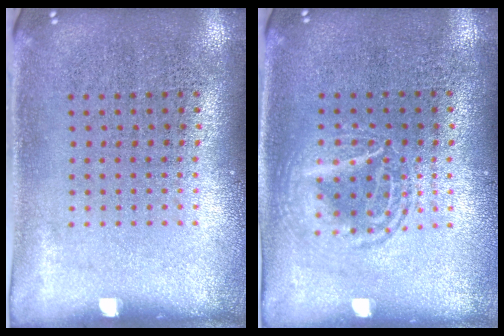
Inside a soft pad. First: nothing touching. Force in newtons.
{"total": 1.4, "press": 1.4, "slide": 0.1}